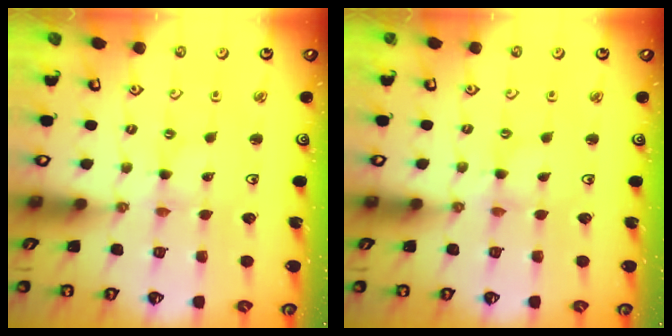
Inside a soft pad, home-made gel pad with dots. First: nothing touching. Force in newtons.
{"total": 0.0}